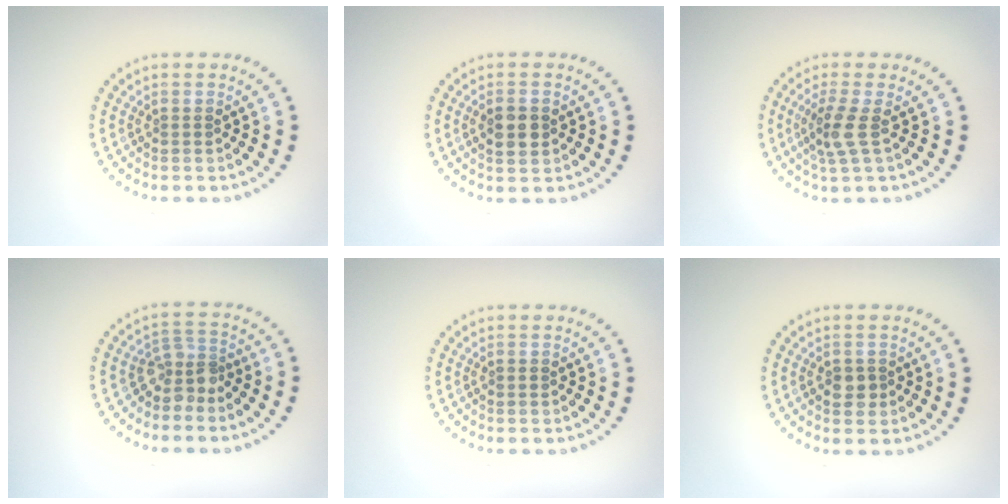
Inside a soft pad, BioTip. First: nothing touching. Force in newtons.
{"total": 2.3, "press": 2.3, "slide": 0.1}
{"total": 2.5, "press": 2.2, "slide": 1.2}
{"total": 2.6, "press": 1.9, "slide": 1.8}
{"total": 0.6, "press": 0.6, "slide": 0.0}
{"total": 1.8, "press": 1.8, "slide": 0.4}